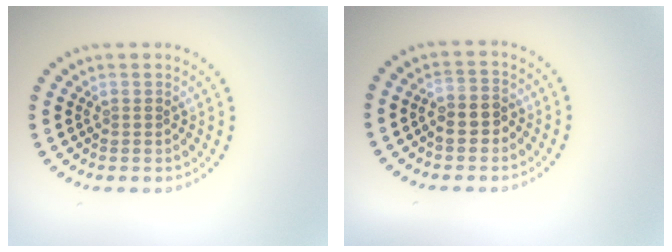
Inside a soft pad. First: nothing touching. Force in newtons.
{"total": 2.6, "press": 2.5, "slide": 0.7}